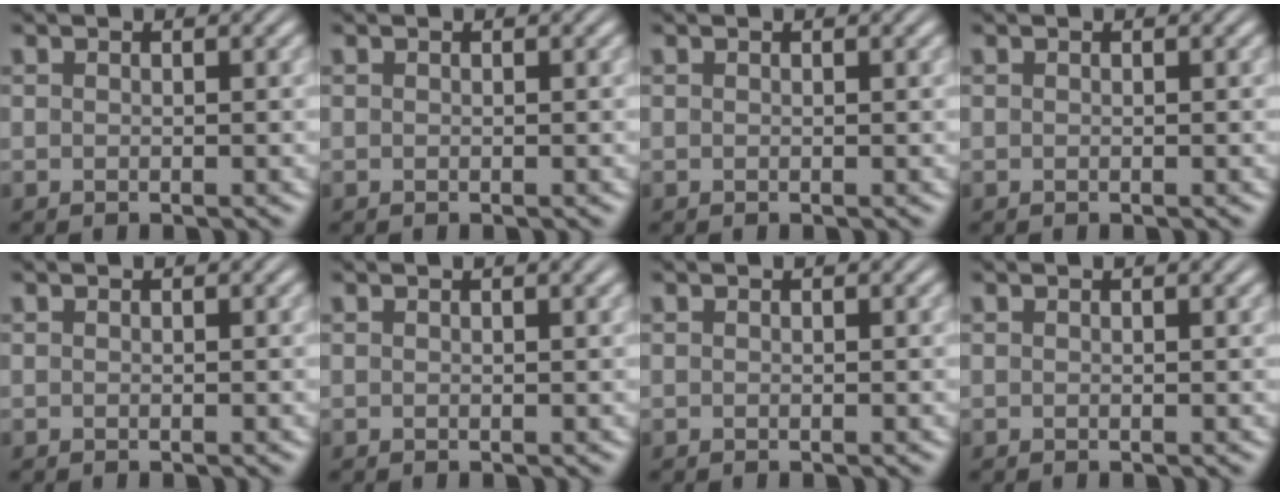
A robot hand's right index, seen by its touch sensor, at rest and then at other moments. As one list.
[{"total": 0.0}, {"total": 0.0}, {"total": 0.0}, {"total": 0.0}, {"total": 0.6, "force": [0.4, -0.2, 0.4], "torque": [-0.002, 0.003, 0.006]}, {"total": 0.0}, {"total": 0.0}]